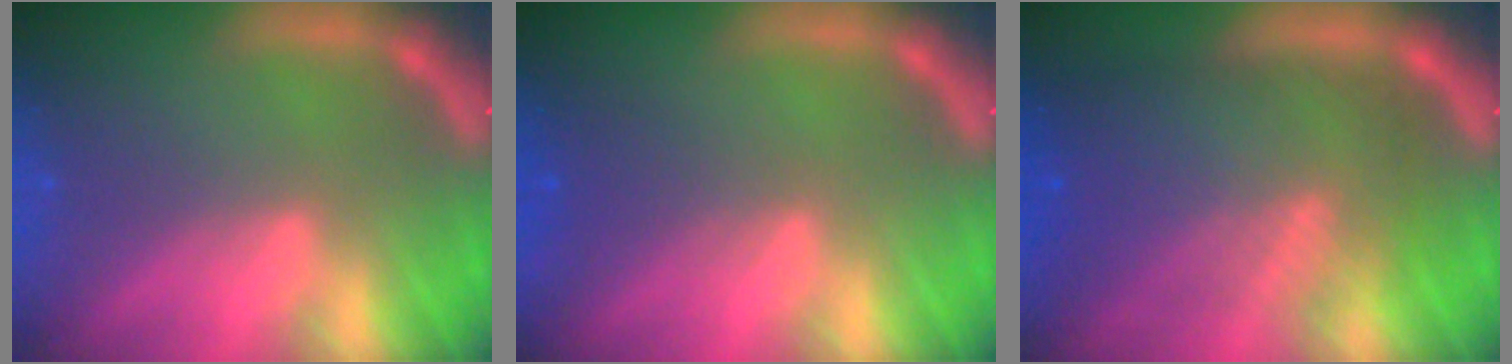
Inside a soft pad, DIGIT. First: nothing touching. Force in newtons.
{"total": 2.0}
{"total": 10.1}